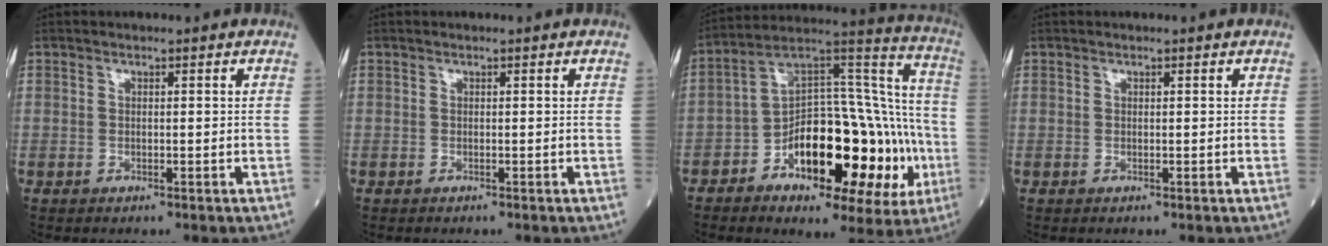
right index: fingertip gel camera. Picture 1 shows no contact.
{"total": 0.0}
{"total": 24.7, "force": [-7.4, 9.7, 21.5], "torque": [-0.287, 0.037, -0.094]}
{"total": 0.0}